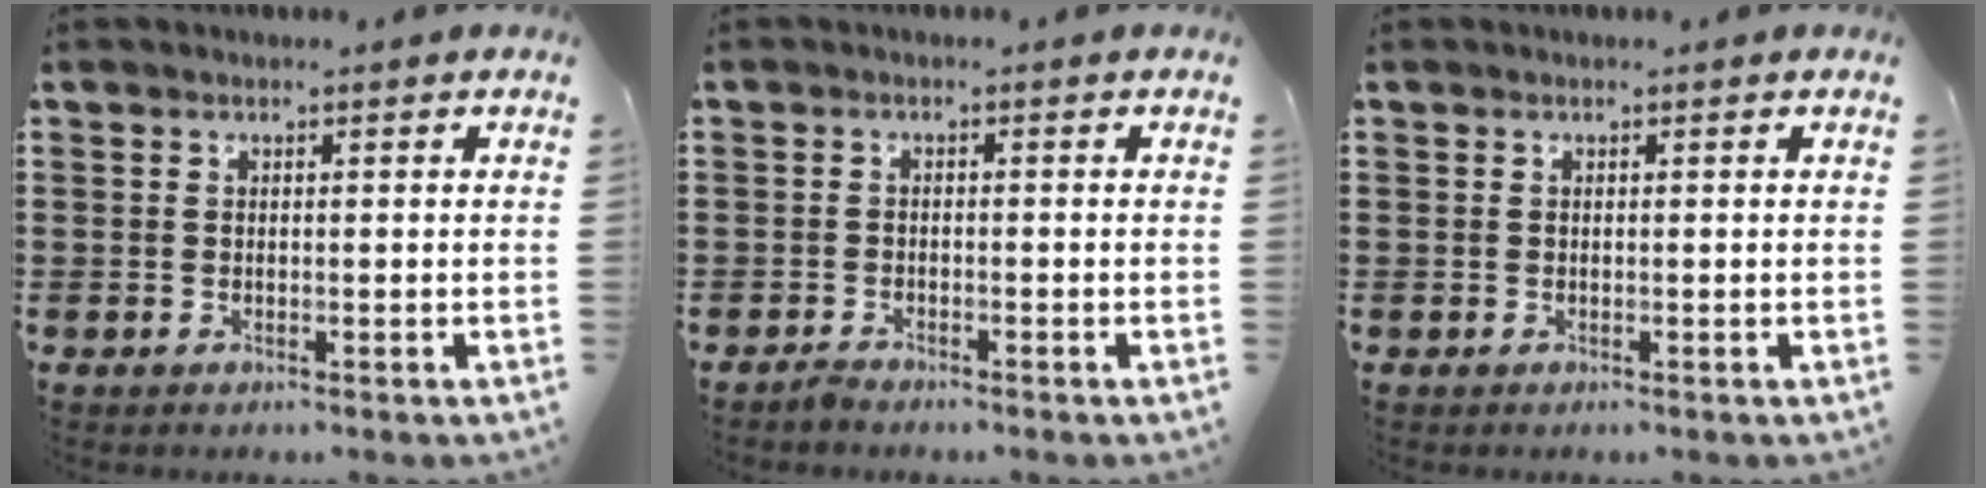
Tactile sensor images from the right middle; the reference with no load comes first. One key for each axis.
{"total": 1.1, "fx": -1.1, "fy": 0.1, "fz": 0.3, "tx": -0.009, "ty": -0.002, "tz": -0.021}
{"total": 0.0}